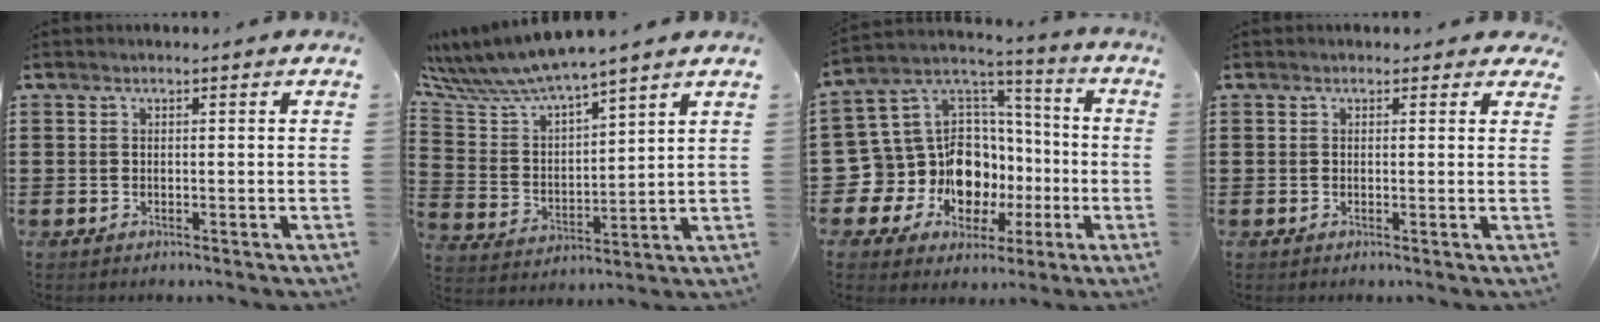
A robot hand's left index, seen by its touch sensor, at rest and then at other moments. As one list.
[{"total": 6.7, "force": [6.4, 0.2, 1.9], "torque": [-0.068, -0.043, 0.109]}, {"total": 14.1, "force": [-4.0, 12.4, 5.3], "torque": [-0.137, -0.018, -0.052]}, {"total": 0.9, "force": [0.5, 0.8, 0.3], "torque": [-0.001, 0.005, 0.005]}]